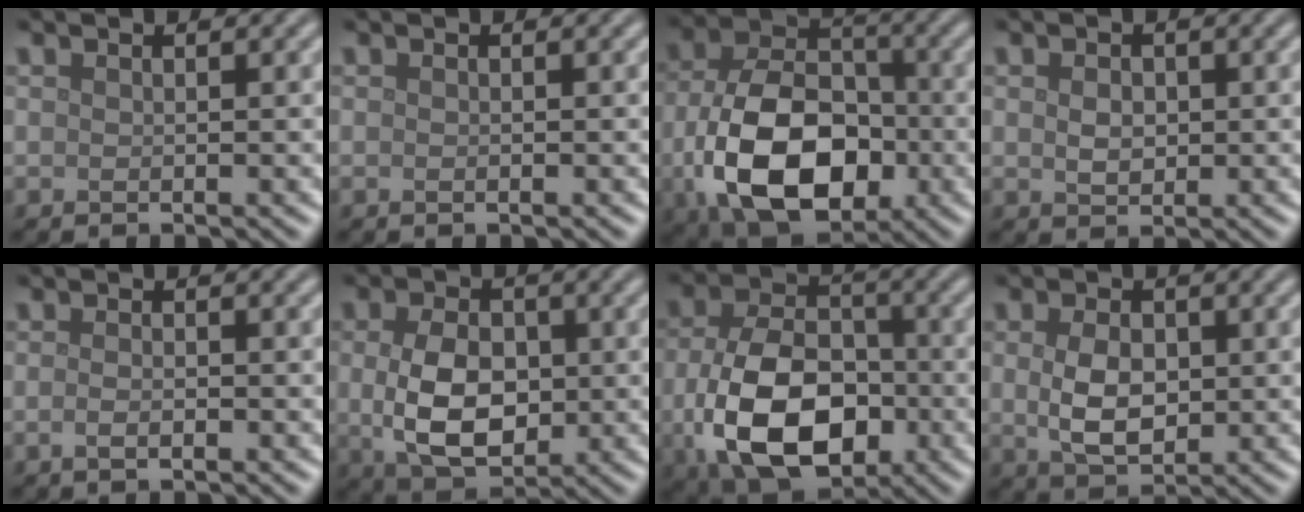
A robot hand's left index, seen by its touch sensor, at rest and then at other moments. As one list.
[{"total": 0.0}, {"total": 12.6, "force": [-3.2, 8.2, 9.0], "torque": [-0.178, -0.025, -0.058]}, {"total": 1.9, "force": [0.2, 1.4, 1.2], "torque": [-0.023, -0.001, 0.003]}, {"total": 1.2, "force": [-0.4, 0.4, 1.0], "torque": [-0.021, -0.001, -0.009]}, {"total": 7.0, "force": [-0.2, 4.6, 5.2], "torque": [-0.106, -0.005, -0.003]}, {"total": 11.9, "force": [-2.9, 7.8, 8.5], "torque": [-0.182, -0.030, -0.047]}, {"total": 4.4, "force": [0.1, 2.9, 3.4], "torque": [-0.070, -0.002, 0.005]}]